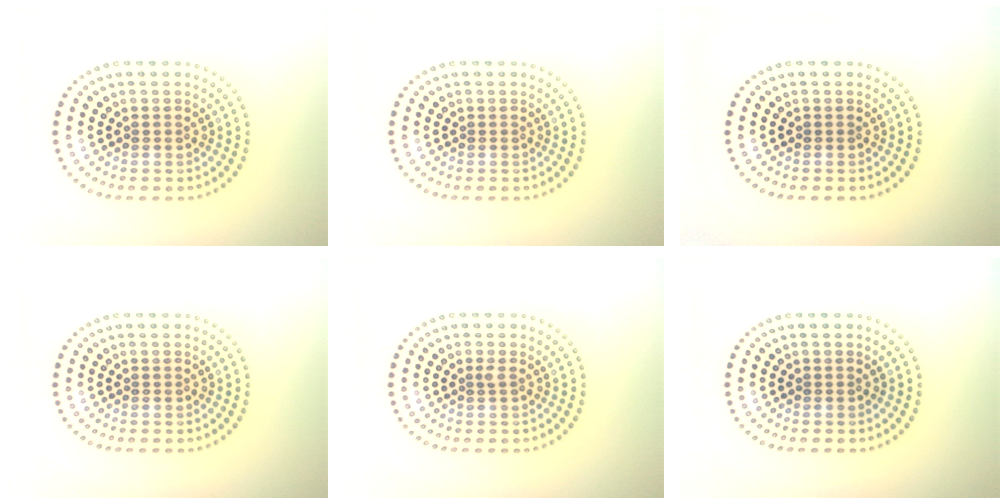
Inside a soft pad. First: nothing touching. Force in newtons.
{"total": 0.0}
{"total": 0.0}
{"total": 0.0}
{"total": 0.7, "press": 0.5, "slide": 0.5}
{"total": 0.0}